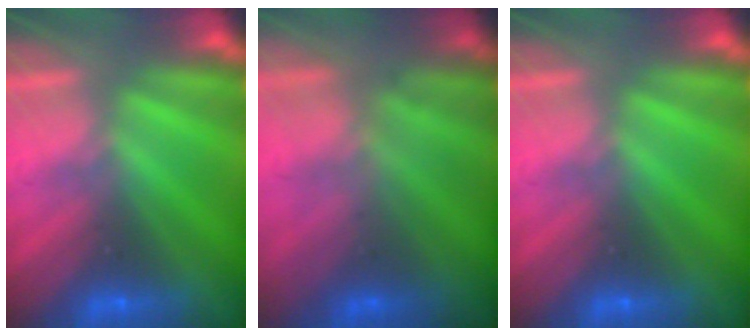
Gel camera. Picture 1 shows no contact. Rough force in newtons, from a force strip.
{"total": 4.4}
{"total": 0.0}